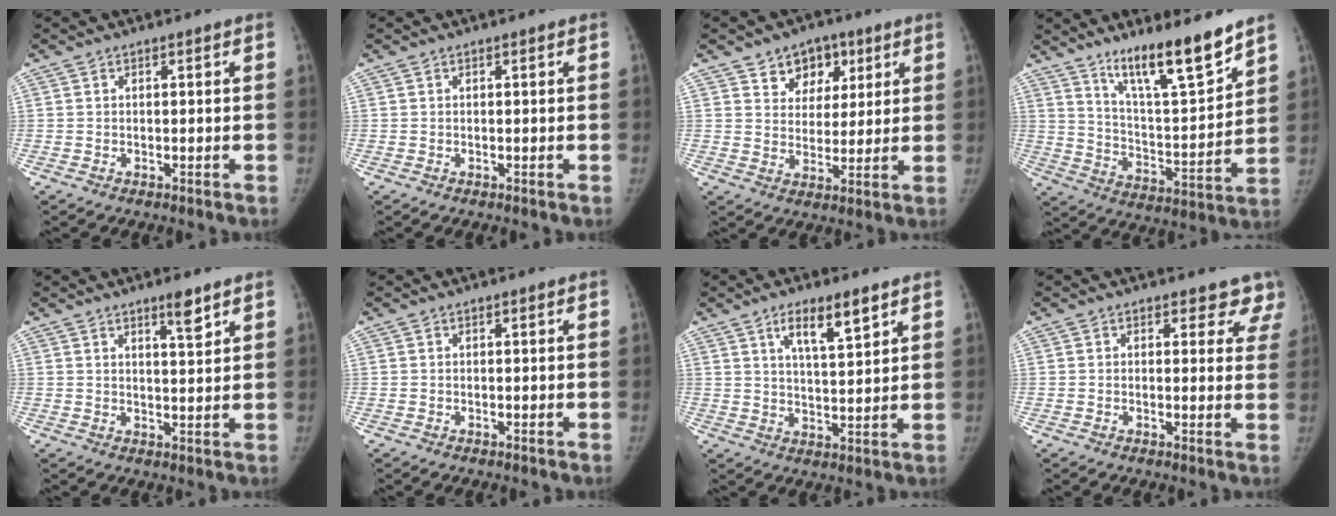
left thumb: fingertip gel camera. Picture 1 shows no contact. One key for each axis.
{"total": 0.0}
{"total": 8.4, "fx": 4.6, "fy": 6.4, "fz": 2.9, "tx": -0.002, "ty": -0.018, "tz": 0.074}
{"total": 15.0, "fx": 11.4, "fy": 2.3, "fz": 9.6, "tx": -0.133, "ty": -0.084, "tz": 0.200}
{"total": 3.8, "fx": 2.8, "fy": 0.5, "fz": 2.6, "tx": -0.034, "ty": -0.023, "tz": 0.045}
{"total": 0.0}
{"total": 7.8, "fx": 4.8, "fy": 2.0, "fz": 5.8, "tx": -0.087, "ty": -0.030, "tz": 0.085}
{"total": 5.3, "fx": 4.6, "fy": 2.6, "fz": 0.3, "tx": 0.044, "ty": -0.021, "tz": 0.028}